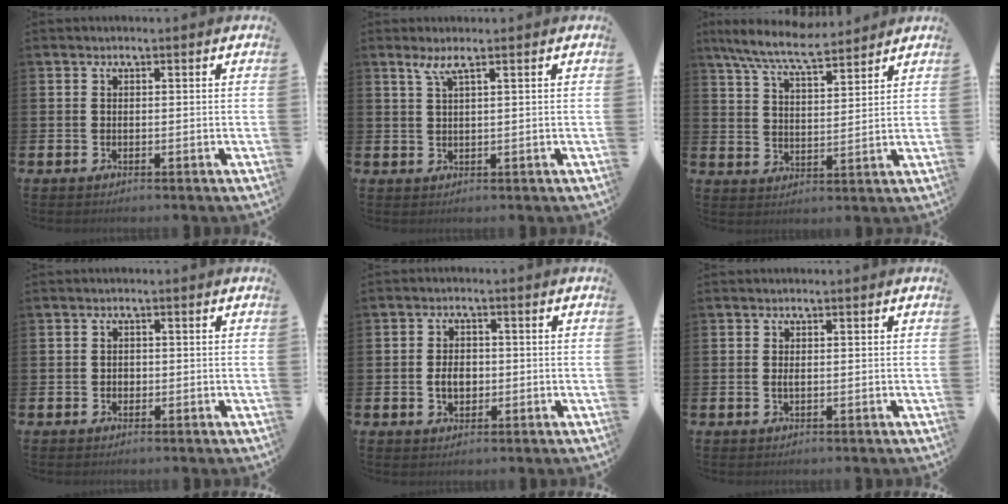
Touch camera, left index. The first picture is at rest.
{"total": 2.1, "force": [1.3, 0.1, 1.6], "torque": [-0.040, 0.005, 0.024]}
{"total": 8.2, "force": [7.6, 1.0, 3.0], "torque": [-0.086, -0.034, 0.139]}
{"total": 0.8, "force": [0.0, 0.8, 0.3], "torque": [-0.004, 0.005, -0.003]}
{"total": 3.1, "force": [-0.3, 2.2, 2.1], "torque": [-0.022, -0.001, -0.013]}
{"total": 0.7, "force": [0.2, 0.2, 0.7], "torque": [-0.009, 0.000, 0.001]}